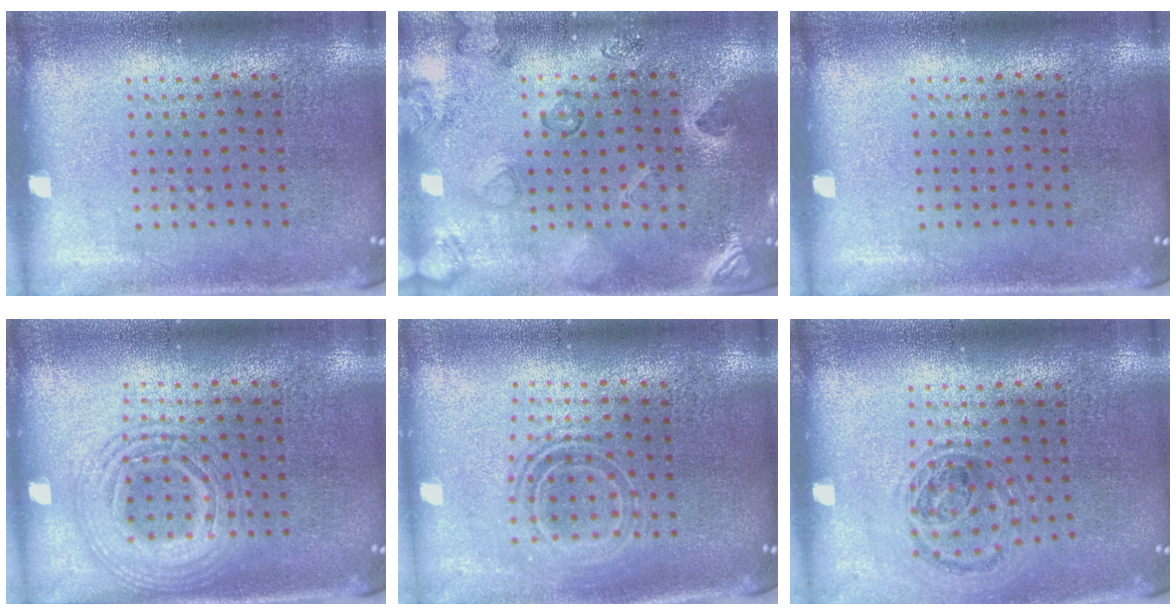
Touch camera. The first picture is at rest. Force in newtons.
{"total": 2.2, "press": 1.8, "slide": 1.3}
{"total": 0.0}
{"total": 2.1, "press": 2.0, "slide": 0.3}
{"total": 1.8, "press": 1.3, "slide": 1.2}
{"total": 0.9, "press": 0.9, "slide": 0.2}